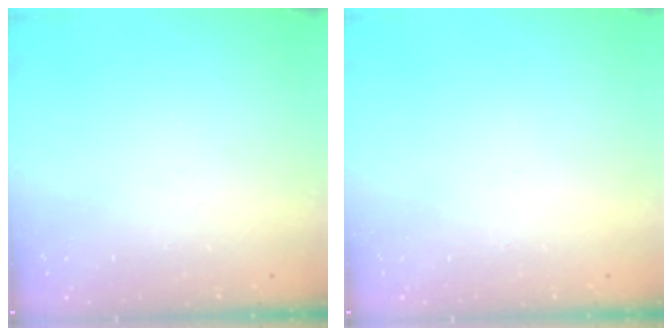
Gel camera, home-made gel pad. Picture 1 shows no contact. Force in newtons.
{"total": 0.0}